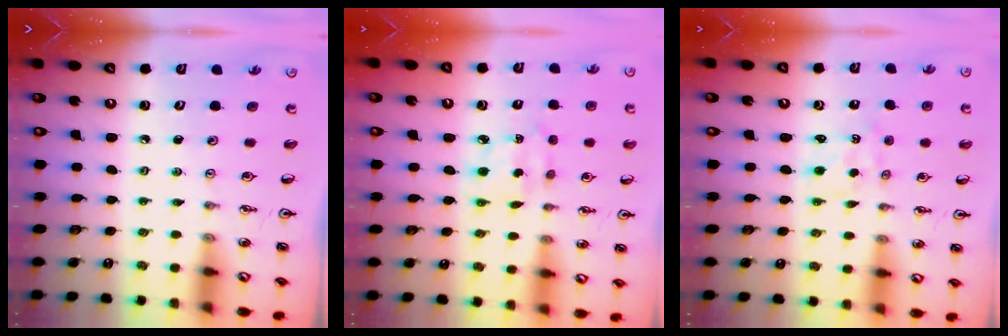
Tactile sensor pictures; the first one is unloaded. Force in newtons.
{"total": 3.5, "press": 3.5, "slide": 0.2}
{"total": 0.9, "press": 0.7, "slide": 0.5}